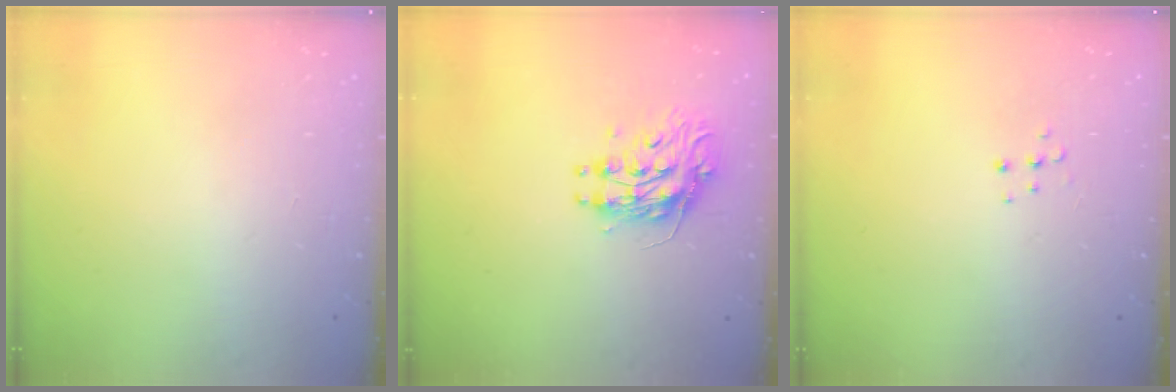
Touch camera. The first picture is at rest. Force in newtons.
{"total": 10.1, "press": 10.0, "slide": 0.9}
{"total": 4.7, "press": 4.7, "slide": 0.4}